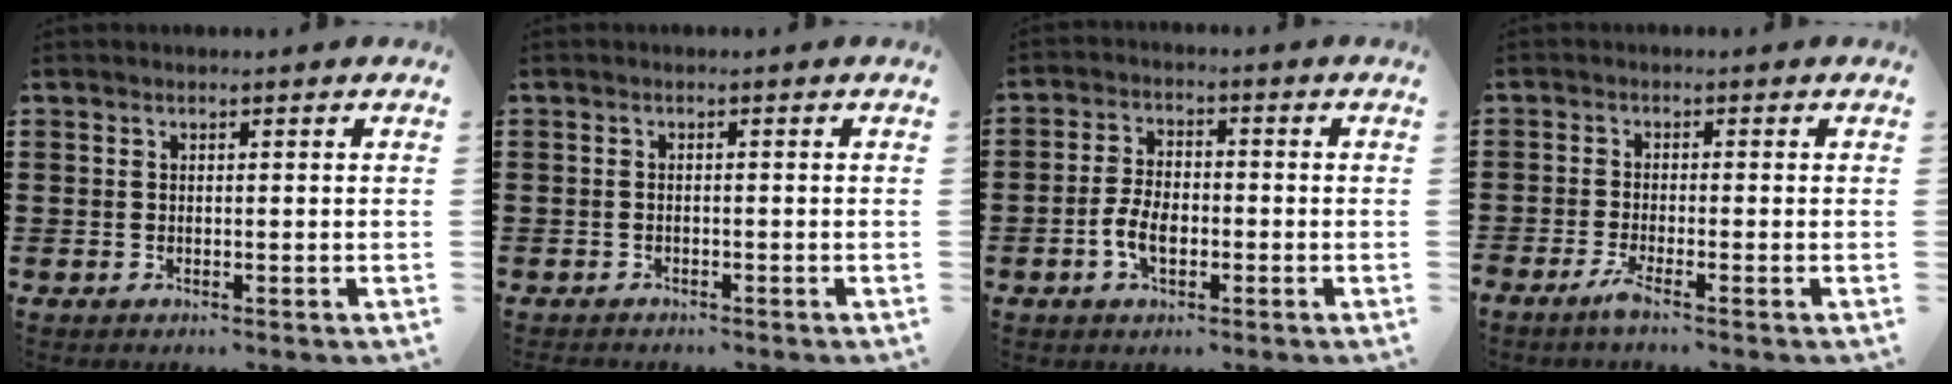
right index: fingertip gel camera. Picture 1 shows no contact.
{"total": 0.7, "force": [-0.6, 0.2, 0.0], "torque": [-0.003, 0.000, -0.014]}
{"total": 5.1, "force": [-1.7, 2.8, 3.9], "torque": [-0.096, -0.001, -0.038]}
{"total": 2.3, "force": [-1.6, -0.1, 1.6], "torque": [-0.041, -0.009, -0.033]}